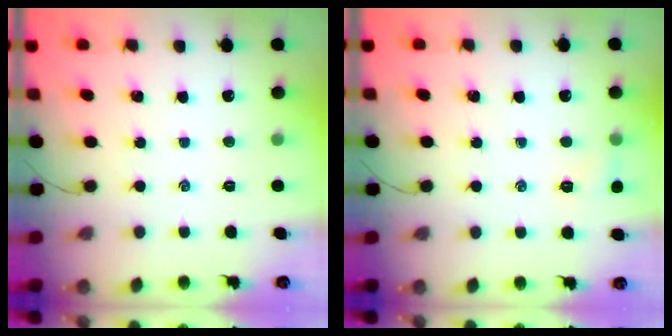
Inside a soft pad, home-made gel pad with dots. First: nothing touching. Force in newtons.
{"total": 5.8, "press": 5.6, "slide": 1.7}